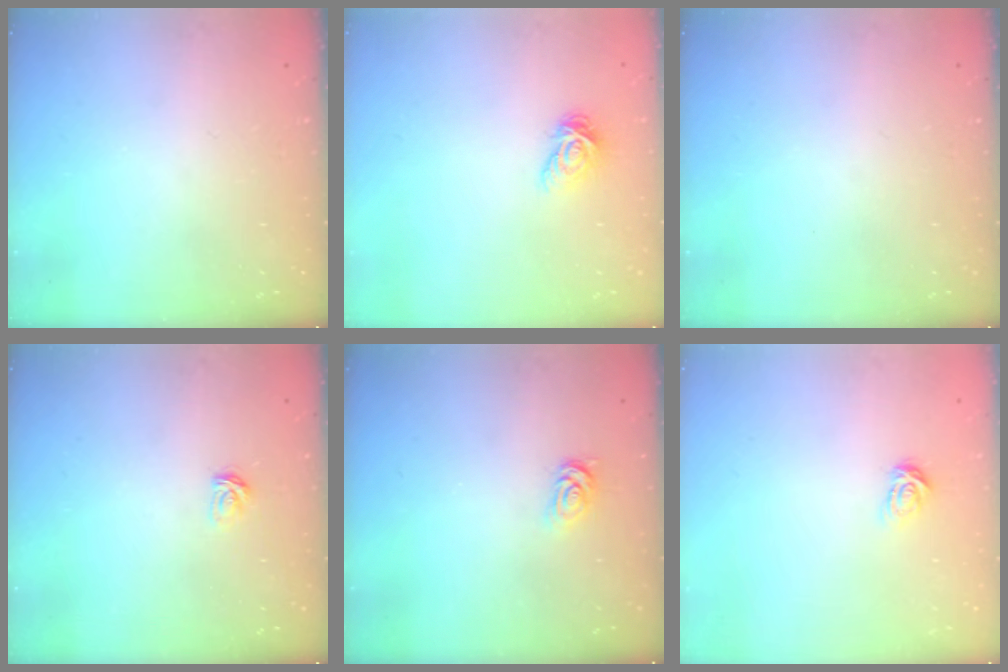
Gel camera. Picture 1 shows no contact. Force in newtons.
{"total": 4.7, "press": 4.7, "slide": 0.0}
{"total": 0.0}
{"total": 3.1, "press": 3.1, "slide": 0.4}
{"total": 2.5, "press": 2.5, "slide": 0.3}
{"total": 3.8, "press": 3.8, "slide": 0.4}